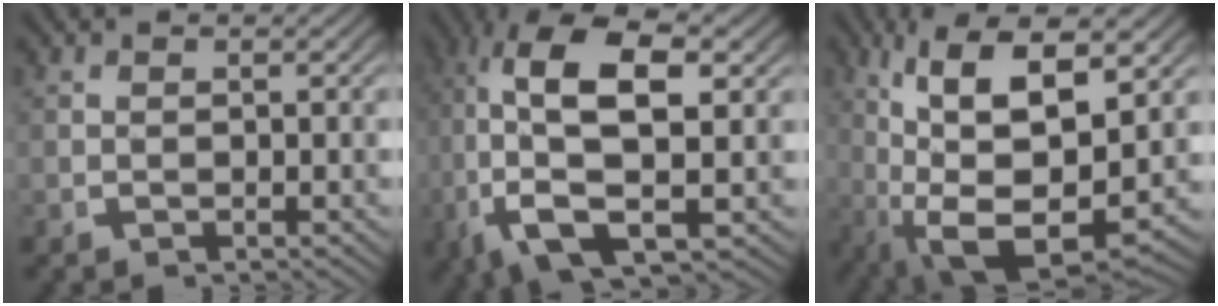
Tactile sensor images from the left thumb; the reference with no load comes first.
{"total": 12.4, "force": [0.1, 6.8, 10.3], "torque": [-0.245, -0.053, 0.028]}
{"total": 11.8, "force": [-0.6, 6.6, 9.8], "torque": [-0.208, -0.051, 0.022]}